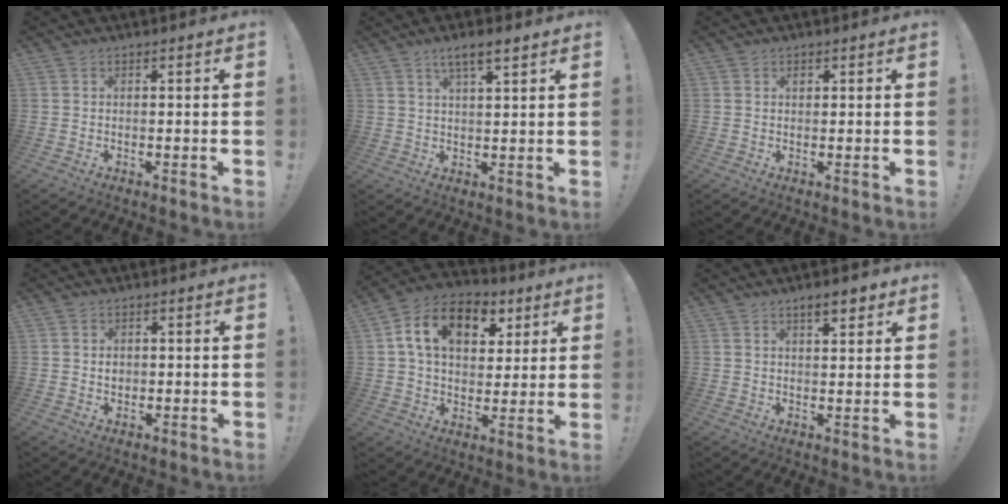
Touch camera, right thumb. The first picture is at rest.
{"total": 5.7, "force": [3.7, 1.2, 4.1], "torque": [-0.065, -0.017, 0.062]}
{"total": 0.6, "force": [0.3, 0.4, 0.3], "torque": [0.003, -0.002, 0.004]}
{"total": 1.9, "force": [0.1, 1.7, 0.6], "torque": [-0.006, 0.000, 0.000]}
{"total": 15.9, "force": [6.0, 10.7, 10.1], "torque": [-0.164, -0.009, 0.110]}
{"total": 5.5, "force": [3.6, 2.0, 3.6], "torque": [-0.042, -0.017, 0.057]}